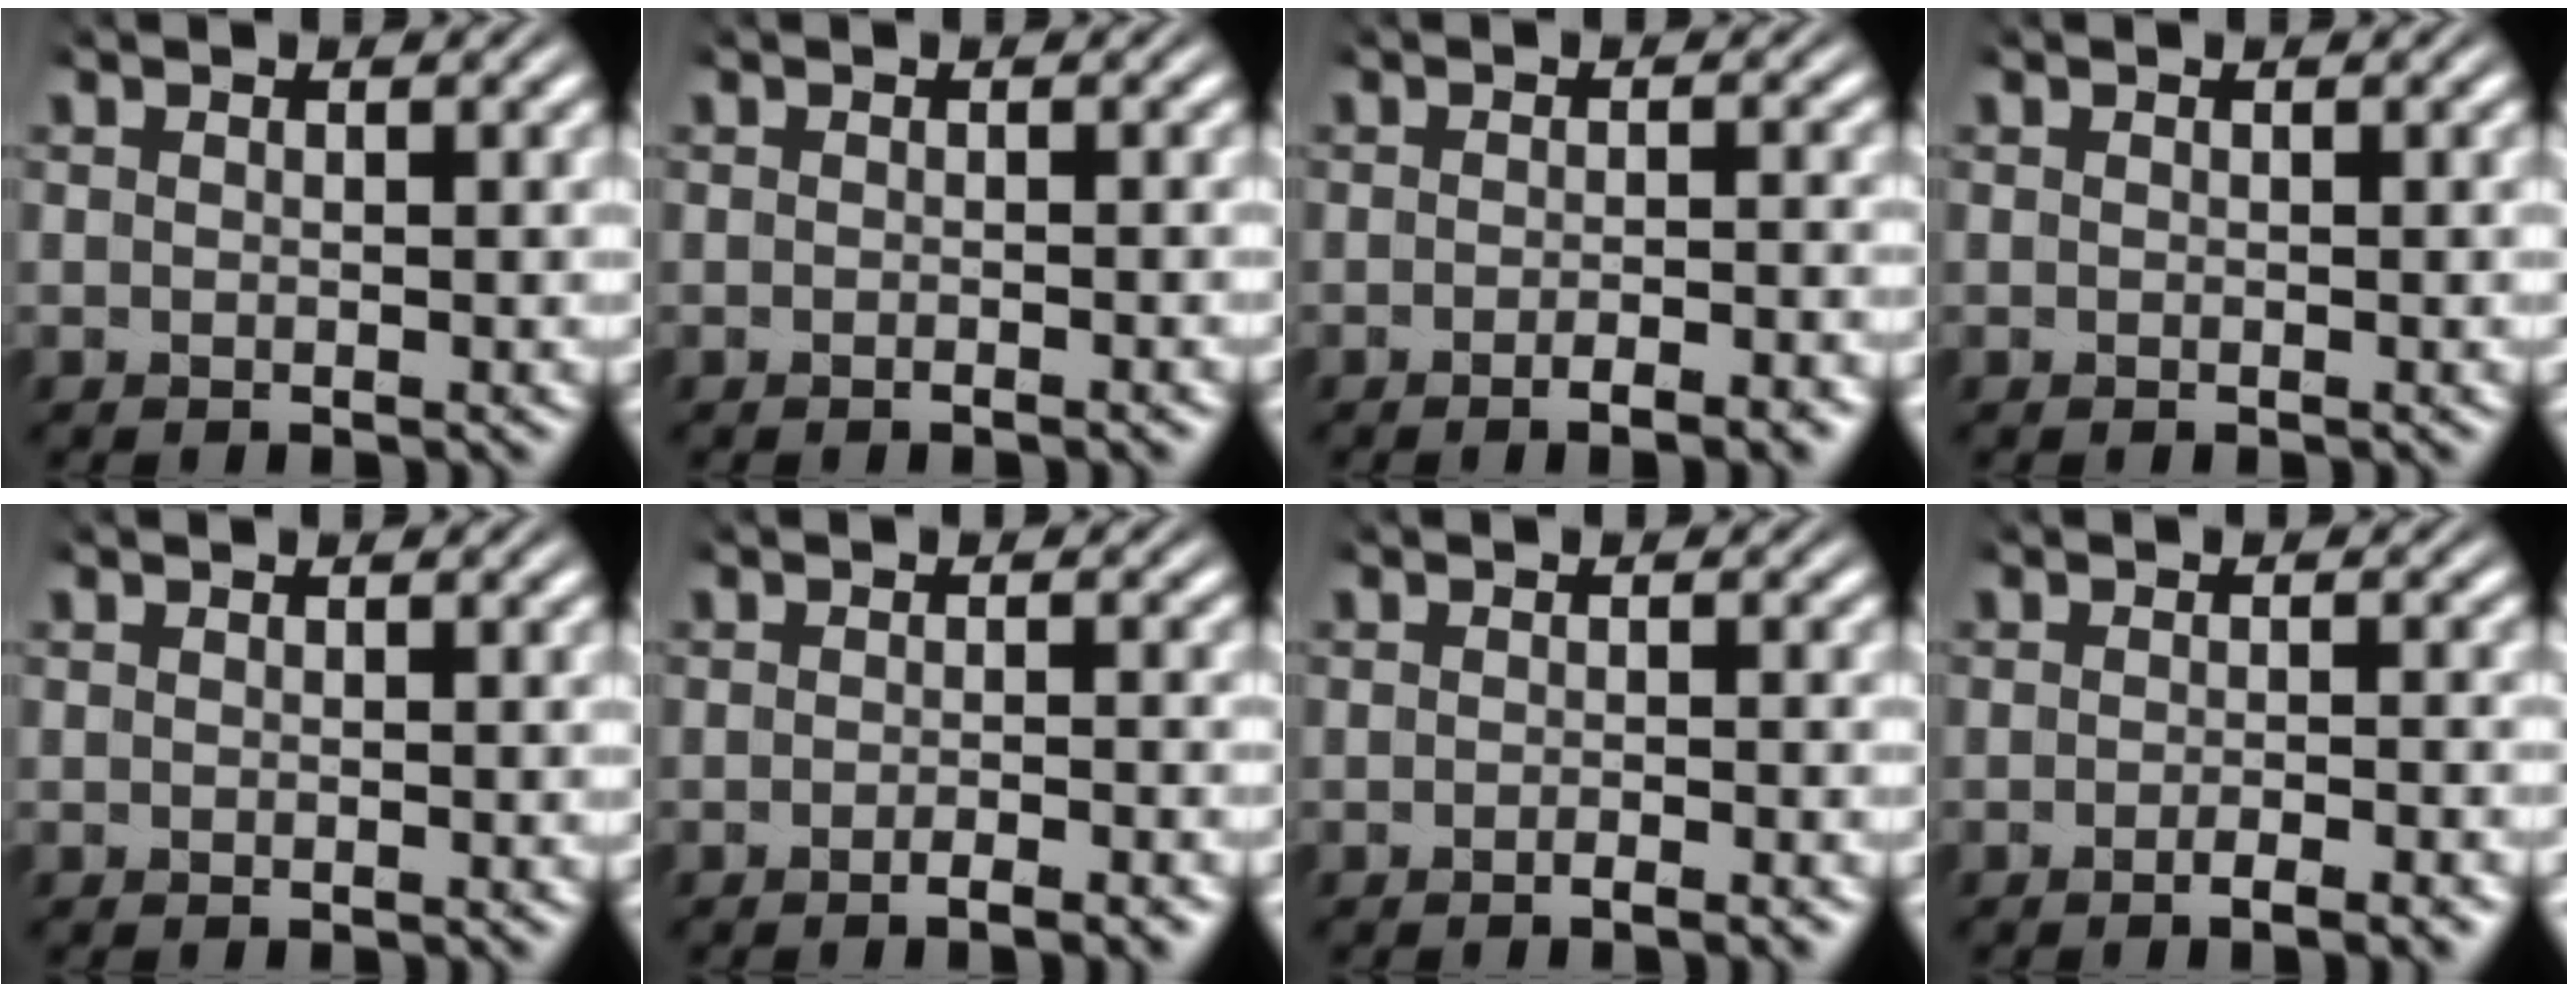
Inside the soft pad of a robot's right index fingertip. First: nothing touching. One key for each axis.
{"total": 0.6, "fx": -0.5, "fy": 0.2, "fz": 0.2, "tx": -0.003, "ty": 0.009, "tz": -0.015}
{"total": 2.3, "fx": -1.9, "fy": 0.3, "fz": 1.2, "tx": -0.011, "ty": 0.015, "tz": -0.043}
{"total": 0.0}
{"total": 0.0}
{"total": 1.9, "fx": -1.7, "fy": 0.2, "fz": 0.9, "tx": -0.009, "ty": 0.013, "tz": -0.038}
{"total": 1.2, "fx": -1.1, "fy": 0.1, "fz": 0.5, "tx": -0.005, "ty": 0.012, "tz": -0.028}
{"total": 2.2, "fx": -1.8, "fy": 0.3, "fz": 1.2, "tx": -0.013, "ty": 0.012, "tz": -0.041}